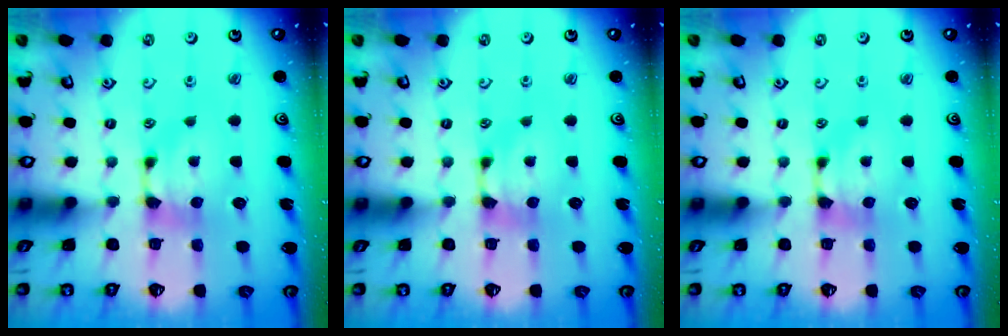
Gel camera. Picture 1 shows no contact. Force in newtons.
{"total": 0.0}
{"total": 0.0}